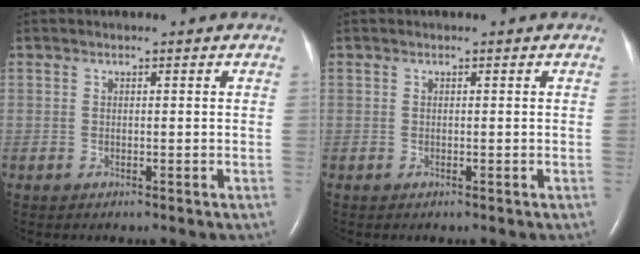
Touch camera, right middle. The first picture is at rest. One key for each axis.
{"total": 0.0}